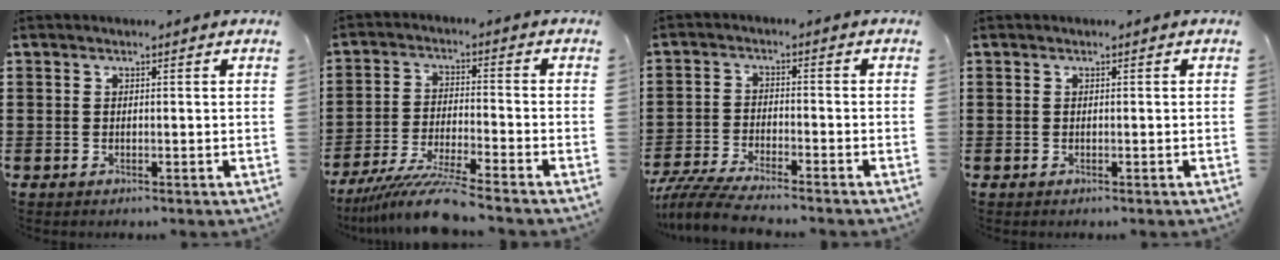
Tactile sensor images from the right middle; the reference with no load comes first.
{"total": 8.1, "force": [-7.1, -0.4, 4.0], "torque": [-0.082, -0.014, -0.136]}
{"total": 5.0, "force": [-4.7, 0.1, 1.7], "torque": [-0.050, -0.013, -0.096]}
{"total": 0.0}